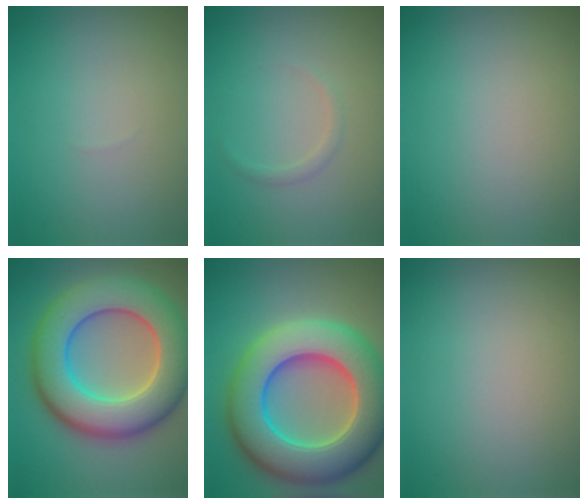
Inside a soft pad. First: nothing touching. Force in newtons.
{"total": 0.8, "press": 0.8, "slide": 0.0}
{"total": 0.0}
{"total": 11.8, "press": 11.8, "slide": 0.7}
{"total": 13.5, "press": 13.3, "slide": 2.2}
{"total": 0.0}